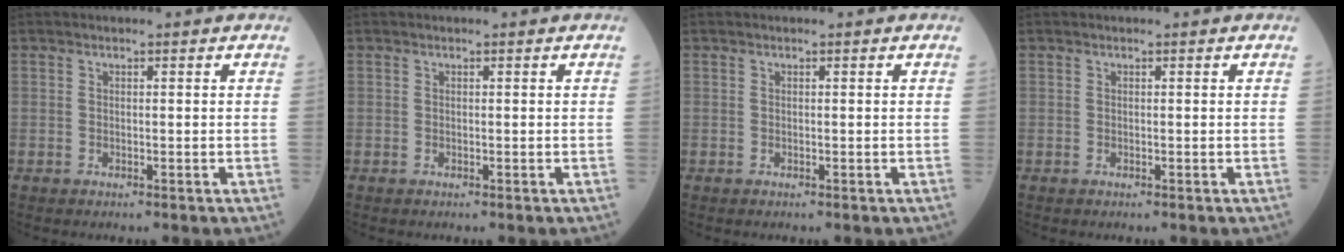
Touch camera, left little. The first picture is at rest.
{"total": 0.0}
{"total": 0.0}
{"total": 0.0}